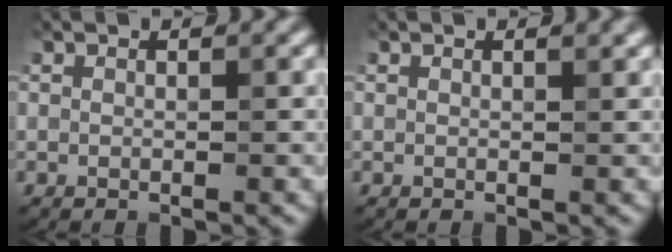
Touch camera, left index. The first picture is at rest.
{"total": 0.6, "force": [0.5, 0.1, 0.4], "torque": [-0.005, 0.001, 0.007]}